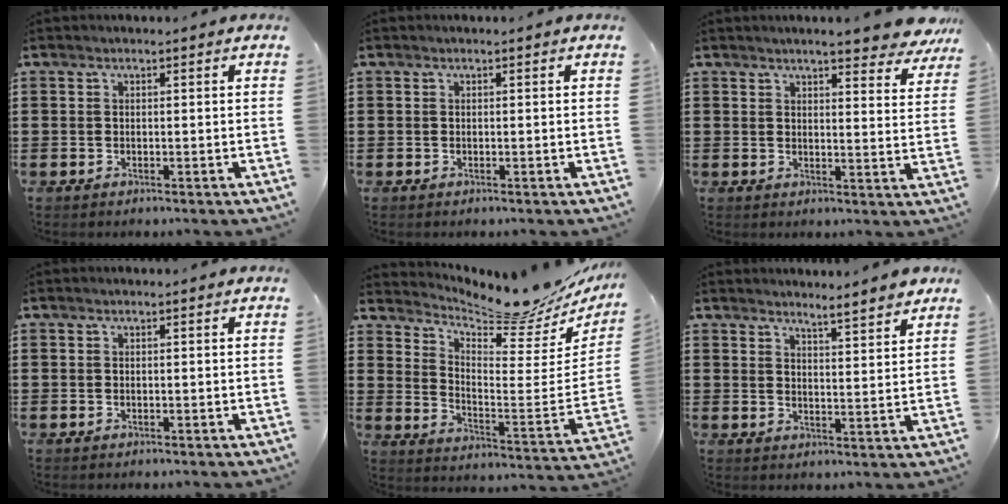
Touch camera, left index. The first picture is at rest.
{"total": 0.0}
{"total": 5.3, "force": [4.8, 0.0, 2.3], "torque": [-0.042, -0.019, 0.083]}
{"total": 0.0}
{"total": 9.2, "force": [8.9, 0.6, 2.3], "torque": [-0.054, -0.079, 0.150]}
{"total": 4.0, "force": [3.9, -0.4, 0.8], "torque": [-0.028, -0.019, 0.069]}